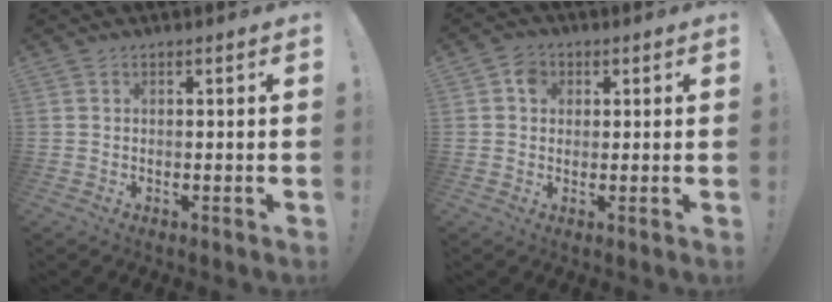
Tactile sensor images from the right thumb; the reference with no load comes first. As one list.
[{"total": 4.4, "force": [1.2, 3.7, 1.9], "torque": [-0.023, 0.004, 0.020]}]